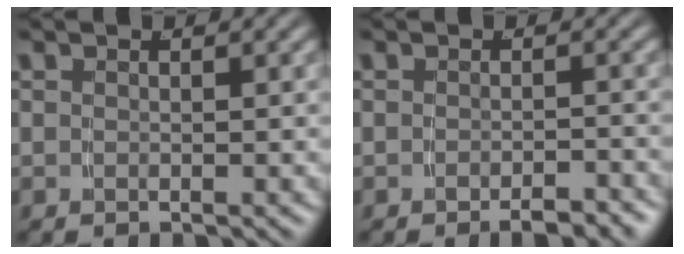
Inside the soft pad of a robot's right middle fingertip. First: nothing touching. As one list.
[{"total": 2.2, "force": [-2.0, 0.0, 0.8], "torque": [-0.010, 0.002, -0.032]}]